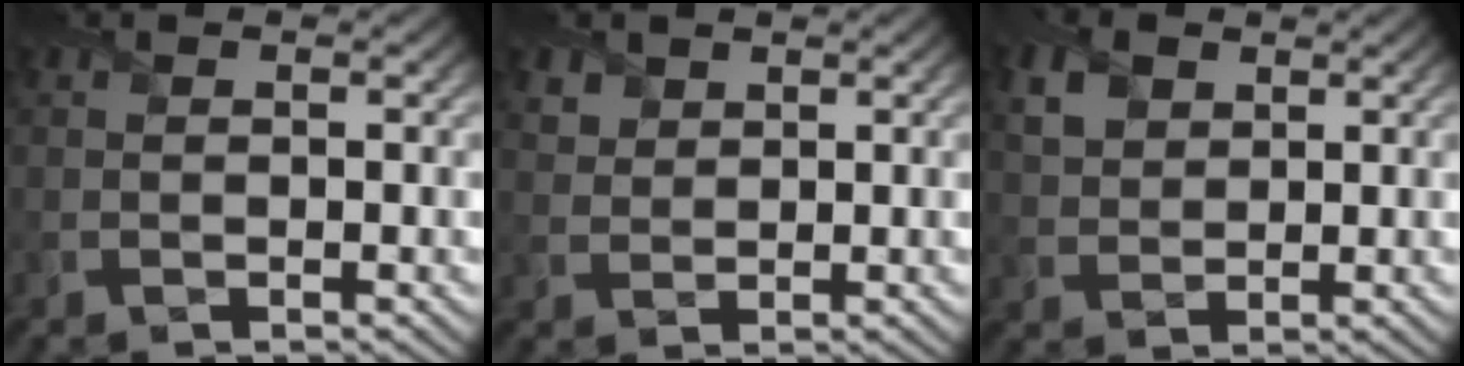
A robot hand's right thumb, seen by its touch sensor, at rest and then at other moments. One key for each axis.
{"total": 2.3, "fx": 1.5, "fy": 1.6, "fz": 0.6, "tx": -0.022, "ty": -0.005, "tz": 0.035}
{"total": 4.4, "fx": 2.0, "fy": 3.1, "fz": 2.4, "tx": -0.062, "ty": 0.001, "tz": 0.041}